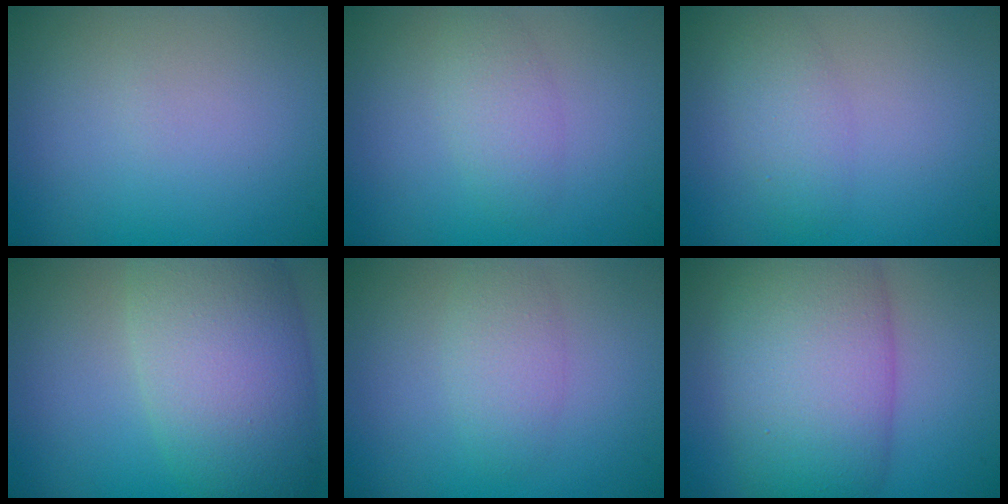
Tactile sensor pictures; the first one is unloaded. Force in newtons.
{"total": 2.1, "press": 2.1, "slide": 0.1}
{"total": 2.2, "press": 2.2, "slide": 0.1}
{"total": 10.4, "press": 10.4, "slide": 0.4}
{"total": 2.5, "press": 2.5, "slide": 0.0}
{"total": 11.2, "press": 11.2, "slide": 0.4}